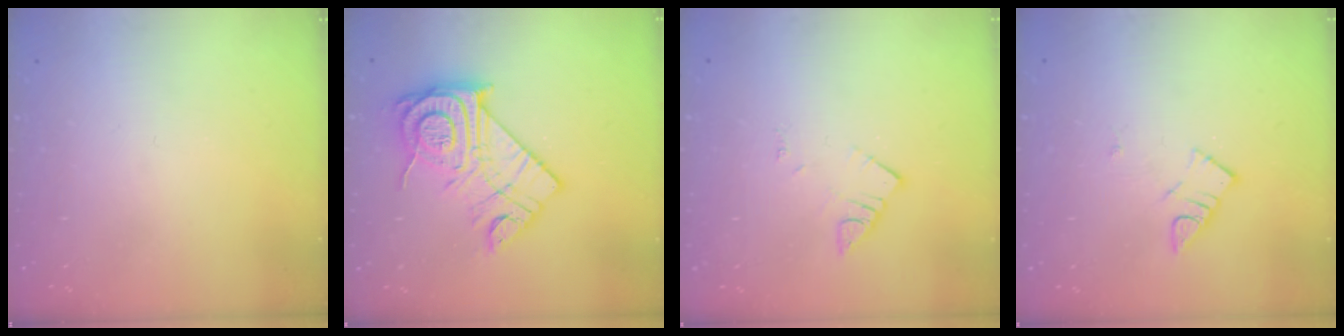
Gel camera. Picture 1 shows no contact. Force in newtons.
{"total": 17.4, "press": 17.4, "slide": 1.3}
{"total": 3.4, "press": 3.4, "slide": 0.1}
{"total": 4.7, "press": 4.7, "slide": 0.2}